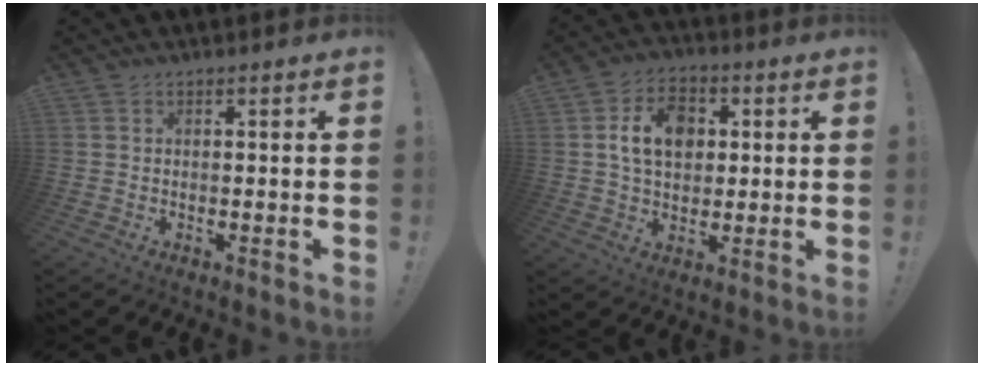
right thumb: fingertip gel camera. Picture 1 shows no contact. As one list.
[{"total": 11.3, "force": [2.3, 8.3, 7.4], "torque": [-0.106, 0.010, 0.044]}]